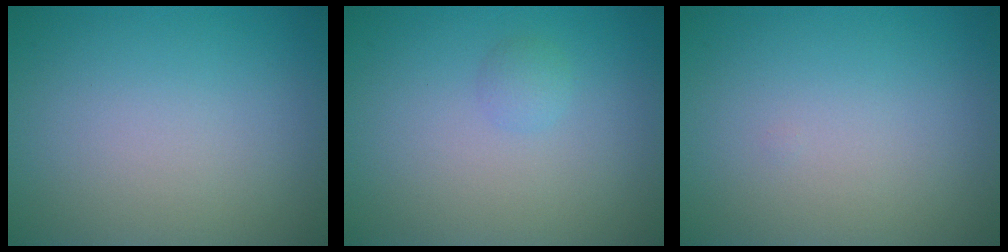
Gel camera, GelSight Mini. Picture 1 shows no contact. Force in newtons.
{"total": 0.9, "press": 0.8, "slide": 0.1}
{"total": 0.0}